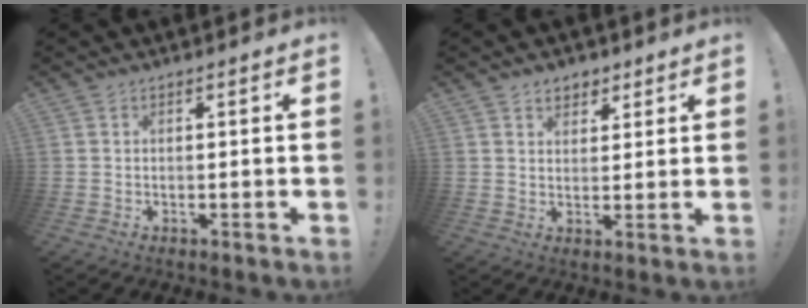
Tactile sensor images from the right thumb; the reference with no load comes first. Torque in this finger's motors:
{"motor_torque": [-0.01, 0.01, 0.05, 0.06, 0.00]}